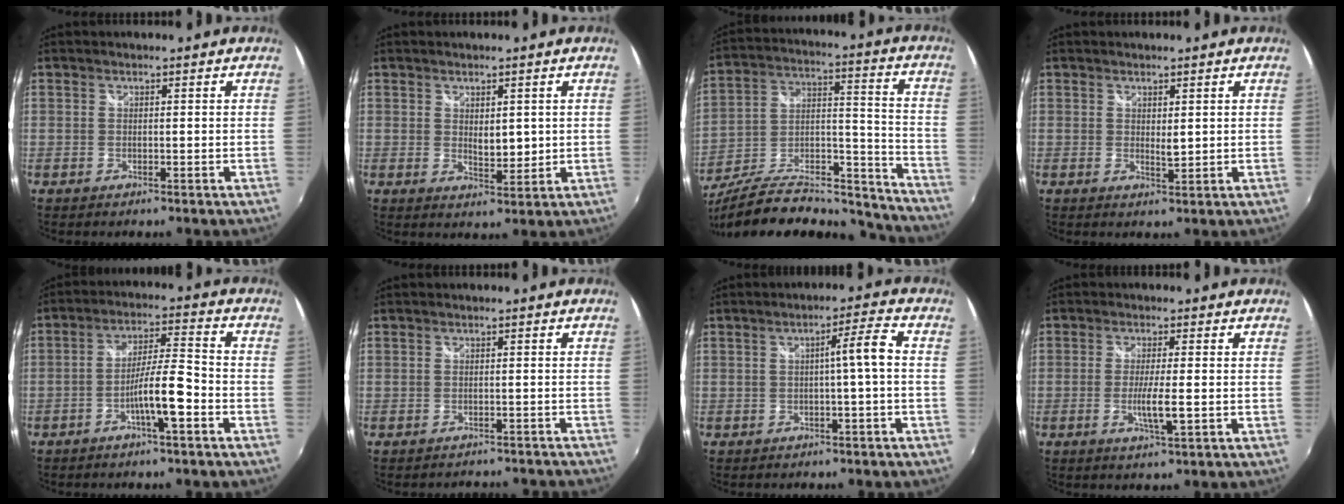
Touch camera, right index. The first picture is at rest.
{"total": 3.4, "force": [0.8, 1.8, 2.7], "torque": [-0.040, -0.003, 0.015]}
{"total": 26.0, "force": [-21.8, 7.7, 11.9], "torque": [-0.198, 0.009, -0.321]}
{"total": 1.4, "force": [0.5, 0.6, 1.1], "torque": [-0.017, -0.002, 0.007]}
{"total": 7.5, "force": [-3.8, 0.3, 6.5], "torque": [-0.119, 0.008, -0.064]}
{"total": 7.1, "force": [-6.5, 1.9, 2.1], "torque": [-0.041, -0.010, -0.076]}
{"total": 4.3, "force": [-0.6, -0.7, 4.2], "torque": [-0.074, 0.006, -0.007]}
{"total": 4.4, "force": [-1.1, -0.1, 4.3], "torque": [-0.080, -0.009, -0.021]}